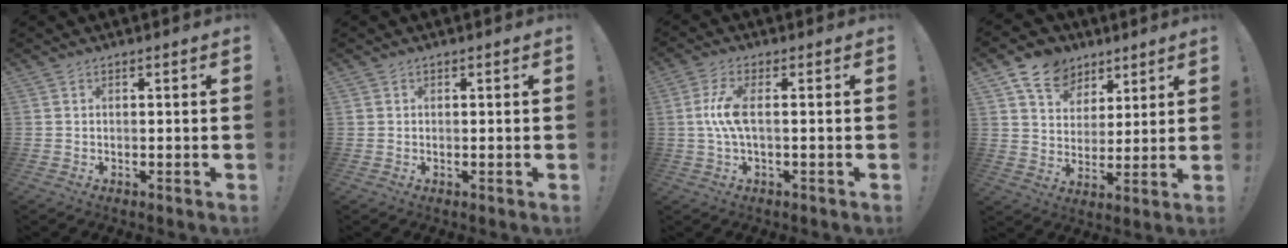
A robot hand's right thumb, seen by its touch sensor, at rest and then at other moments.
{"total": 0.7, "force": [0.3, 0.6, 0.0], "torque": [-0.010, 0.005, 0.007]}
{"total": 7.8, "force": [0.1, 2.1, 7.6], "torque": [-0.153, -0.004, -0.001]}
{"total": 11.3, "force": [6.7, 8.2, 3.8], "torque": [-0.053, -0.043, 0.130]}